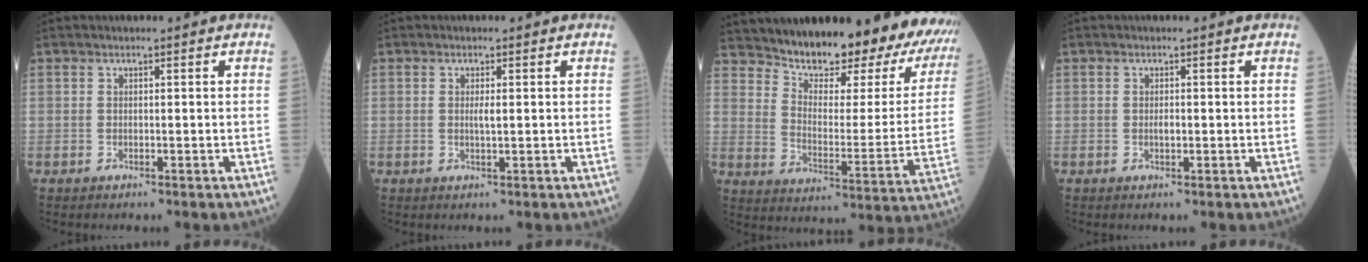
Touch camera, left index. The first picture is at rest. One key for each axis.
{"total": 1.4, "fx": 0.1, "fy": 0.2, "fz": 1.4, "tx": -0.029, "ty": 0.000, "tz": 0.001}
{"total": 24.1, "fx": 22.0, "fy": 5.4, "fz": 8.2, "tx": -0.117, "ty": -0.080, "tz": 0.278}
{"total": 1.0, "fx": -0.1, "fy": 0.4, "fz": 0.9, "tx": -0.019, "ty": 0.001, "tz": -0.002}